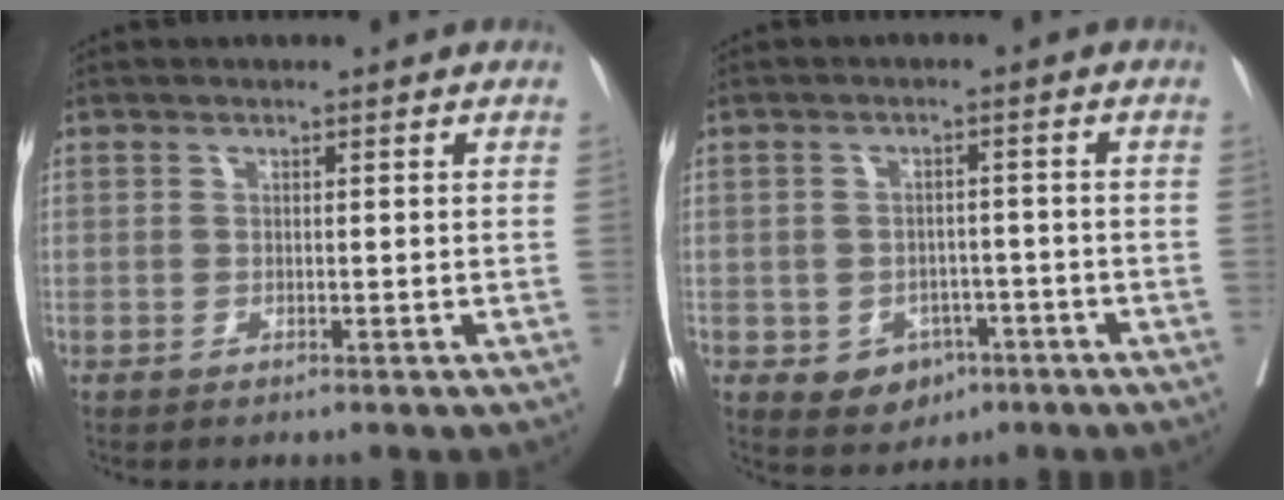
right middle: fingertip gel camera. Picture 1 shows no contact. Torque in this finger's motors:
{"motor_torque": [0.60, -0.53, 0.04, 0.01]}